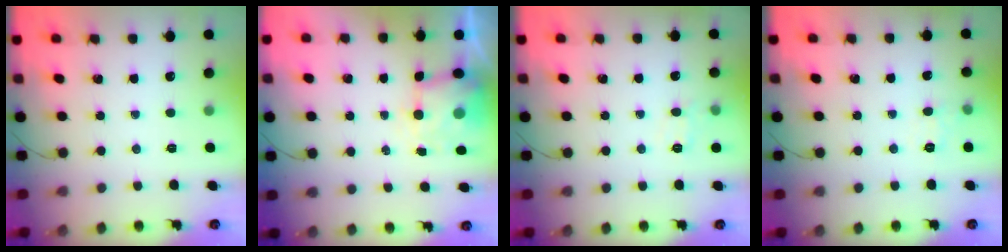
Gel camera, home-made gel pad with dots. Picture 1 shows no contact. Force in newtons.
{"total": 3.6, "press": 3.5, "slide": 0.9}
{"total": 6.8, "press": 6.6, "slide": 1.6}
{"total": 4.8, "press": 4.5, "slide": 1.4}